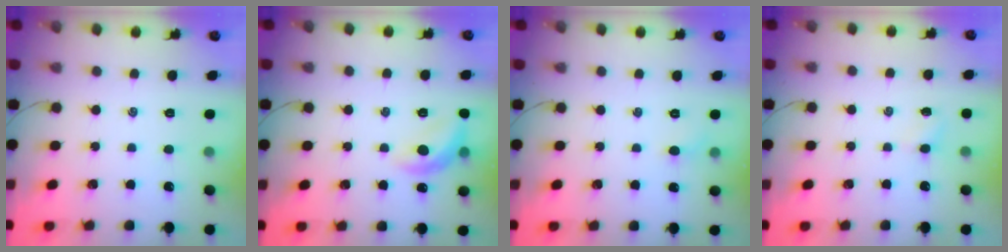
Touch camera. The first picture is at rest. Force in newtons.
{"total": 10.8, "press": 10.7, "slide": 1.1}
{"total": 3.3, "press": 3.1, "slide": 1.2}
{"total": 2.6, "press": 2.5, "slide": 0.9}